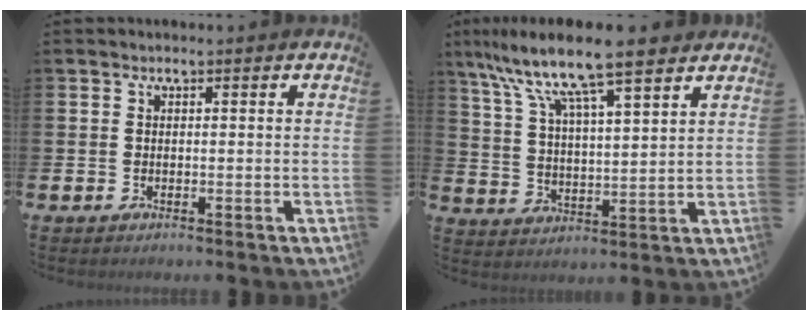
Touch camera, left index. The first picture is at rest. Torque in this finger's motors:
{"motor_torque": [0.55, -0.83, 0.72, 0.21]}